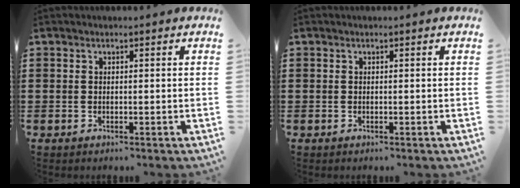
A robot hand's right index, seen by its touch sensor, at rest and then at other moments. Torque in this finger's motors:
{"motor_torque": [2.14, 0.00, 0.00, 0.00]}